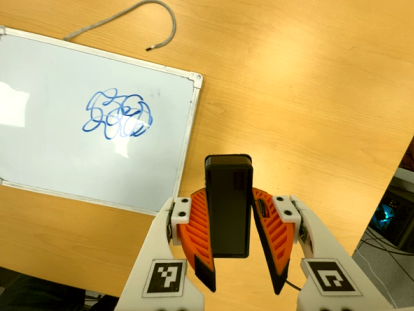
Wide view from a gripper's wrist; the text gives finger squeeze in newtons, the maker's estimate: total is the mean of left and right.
{"total": 6.3, "left": 5.6, "right": 7.0}